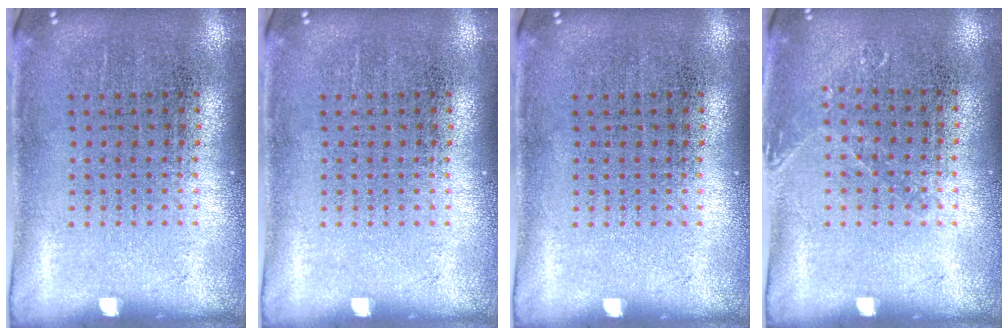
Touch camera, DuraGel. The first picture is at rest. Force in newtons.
{"total": 0.0}
{"total": 0.0}
{"total": 0.8, "press": 0.8, "slide": 0.1}